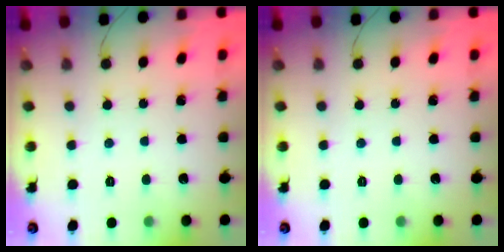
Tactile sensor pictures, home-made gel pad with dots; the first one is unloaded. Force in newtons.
{"total": 0.0}